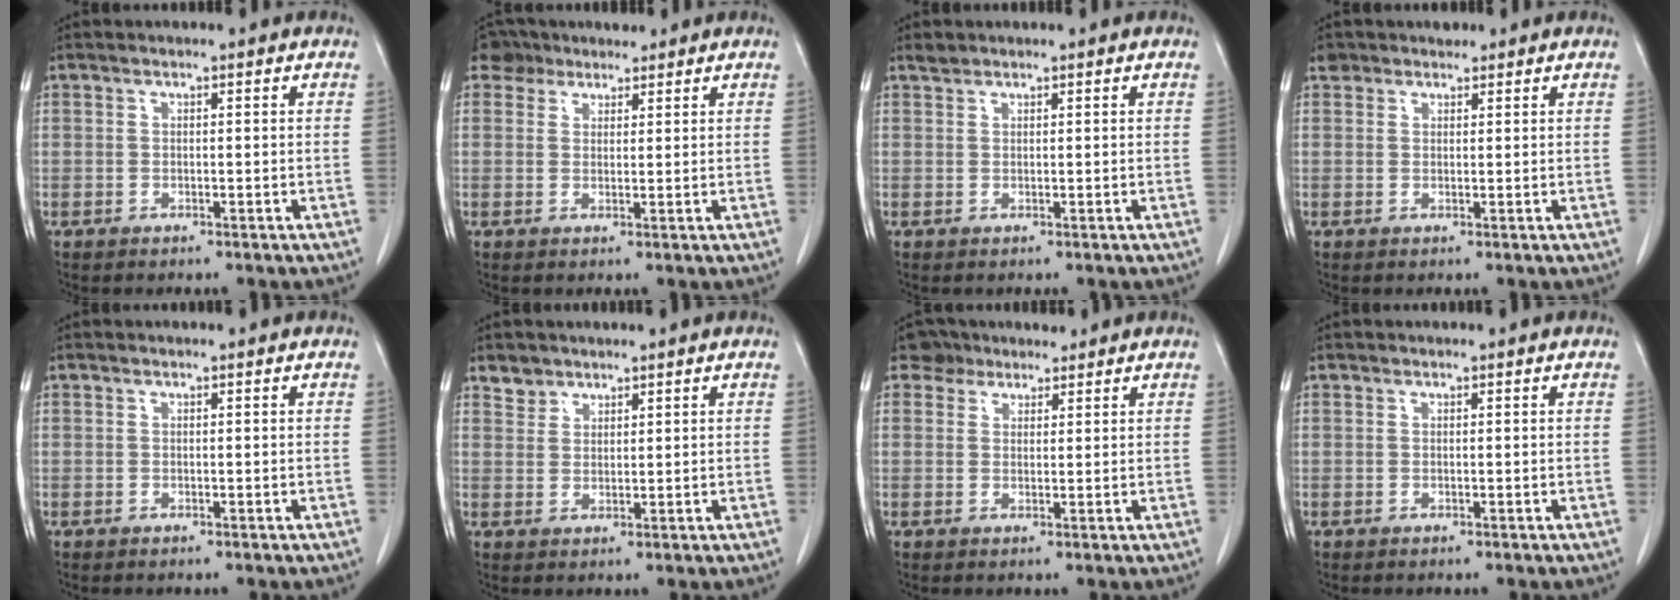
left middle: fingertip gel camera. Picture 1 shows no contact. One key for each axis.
{"total": 3.8, "fx": 2.9, "fy": 2.4, "fz": 0.0, "tx": 0.000, "ty": 0.023, "tz": 0.049}
{"total": 0.9, "fx": 0.8, "fy": 0.3, "fz": 0.0, "tx": -0.004, "ty": 0.003, "tz": 0.017}
{"total": 2.0, "fx": 1.4, "fy": 1.3, "fz": -0.1, "tx": 0.007, "ty": 0.011, "tz": 0.020}
{"total": 0.0}
{"total": 2.6, "fx": 2.1, "fy": 1.5, "fz": -0.1, "tx": 0.004, "ty": 0.008, "tz": 0.035}
{"total": 3.5, "fx": 2.8, "fy": 2.2, "fz": -0.1, "tx": 0.004, "ty": 0.021, "tz": 0.046}
{"total": 0.0}